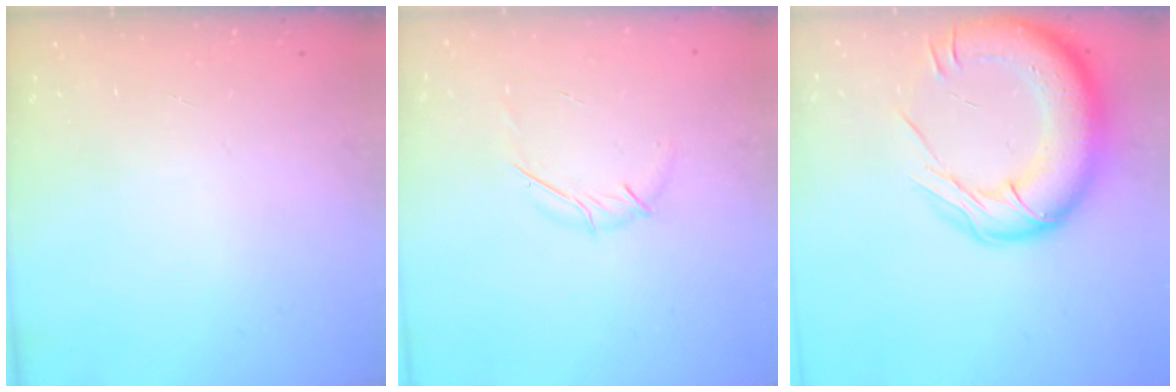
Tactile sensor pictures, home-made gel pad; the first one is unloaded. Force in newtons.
{"total": 3.9, "press": 3.8, "slide": 0.8}
{"total": 22.4, "press": 21.9, "slide": 5.0}